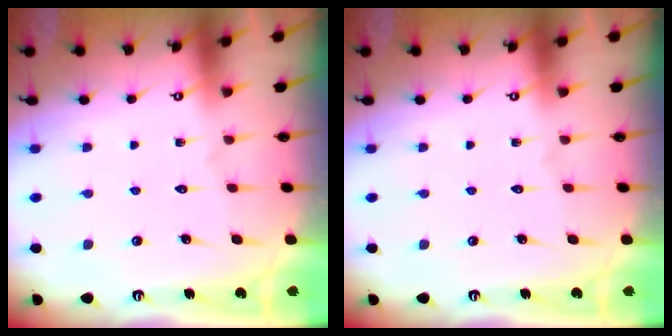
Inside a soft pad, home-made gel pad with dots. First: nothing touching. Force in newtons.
{"total": 0.0}